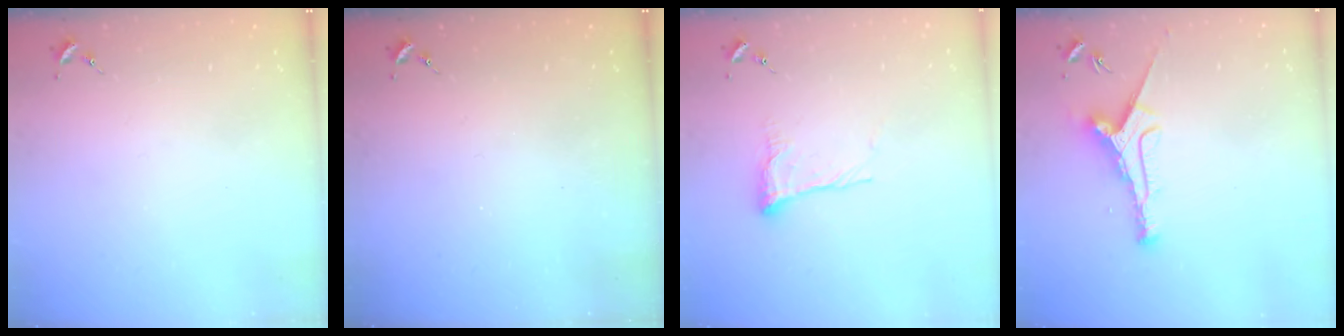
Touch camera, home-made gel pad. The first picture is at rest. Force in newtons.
{"total": 0.0}
{"total": 11.7, "press": 11.6, "slide": 1.0}
{"total": 9.1, "press": 9.1, "slide": 0.2}